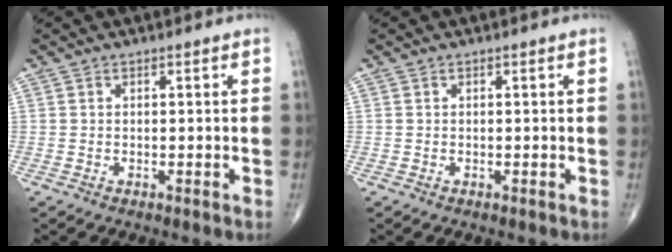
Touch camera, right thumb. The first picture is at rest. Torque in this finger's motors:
{"motor_torque": [0.00, 0.00, -0.06, -0.06, 0.02]}